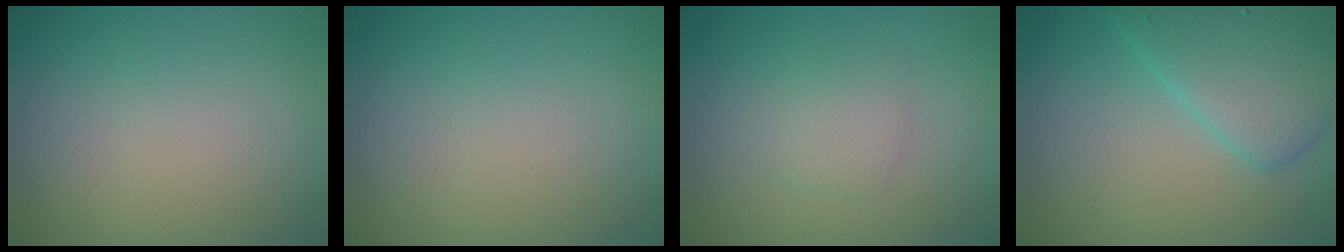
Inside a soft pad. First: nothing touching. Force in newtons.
{"total": 0.0}
{"total": 1.7, "press": 1.7, "slide": 0.0}
{"total": 5.1, "press": 5.1, "slide": 0.2}